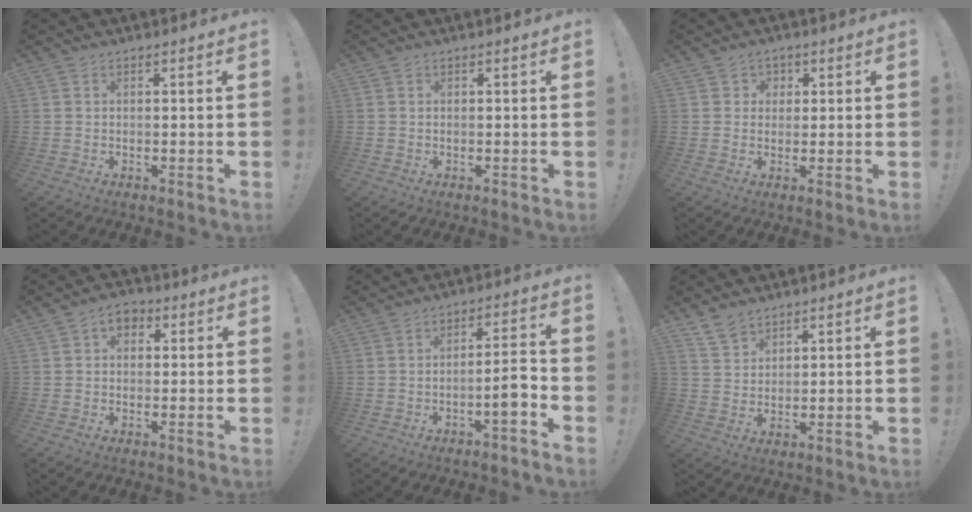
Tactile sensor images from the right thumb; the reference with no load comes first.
{"total": 0.0}
{"total": 3.1, "force": [0.6, 3.0, 0.6], "torque": [-0.003, -0.001, 0.010]}
{"total": 4.3, "force": [1.1, 3.1, 2.8], "torque": [-0.037, 0.004, 0.019]}
{"total": 7.1, "force": [-3.5, 1.4, 6.0], "torque": [-0.091, 0.018, -0.058]}
{"total": 5.5, "force": [4.5, 2.8, 1.4], "torque": [-0.027, -0.023, 0.087]}